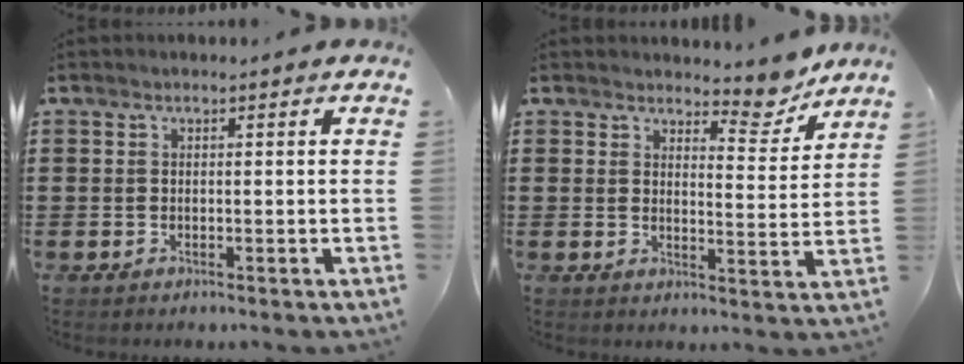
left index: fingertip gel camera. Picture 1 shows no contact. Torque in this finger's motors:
{"motor_torque": [0.41, -0.36, -0.01, 0.02]}